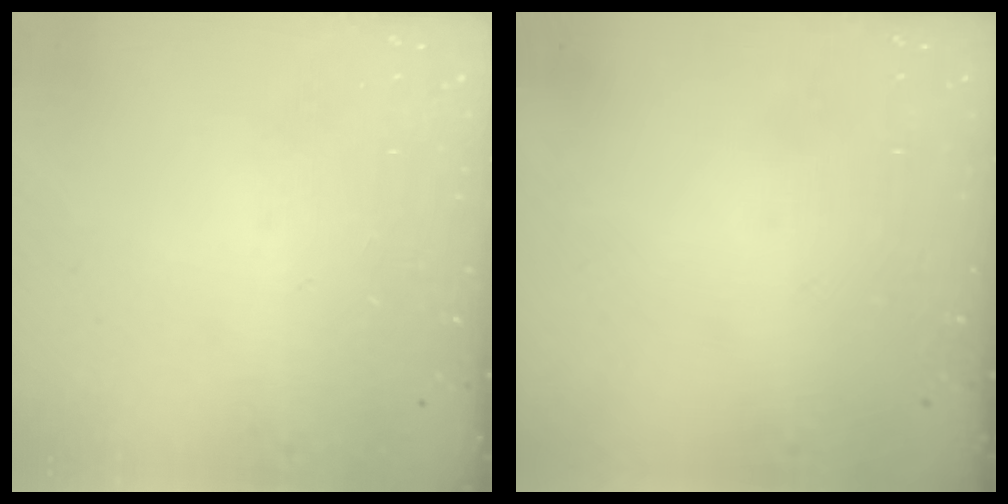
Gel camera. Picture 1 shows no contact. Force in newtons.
{"total": 0.0}